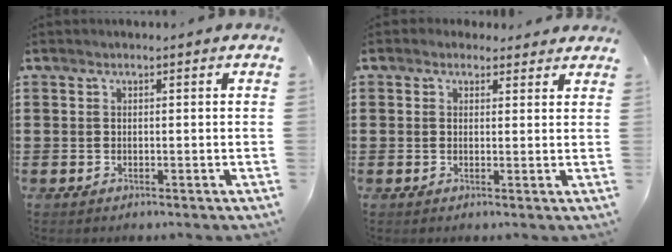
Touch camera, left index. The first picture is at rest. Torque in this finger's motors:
{"motor_torque": [2.14, 0.00, 0.24, 0.02]}